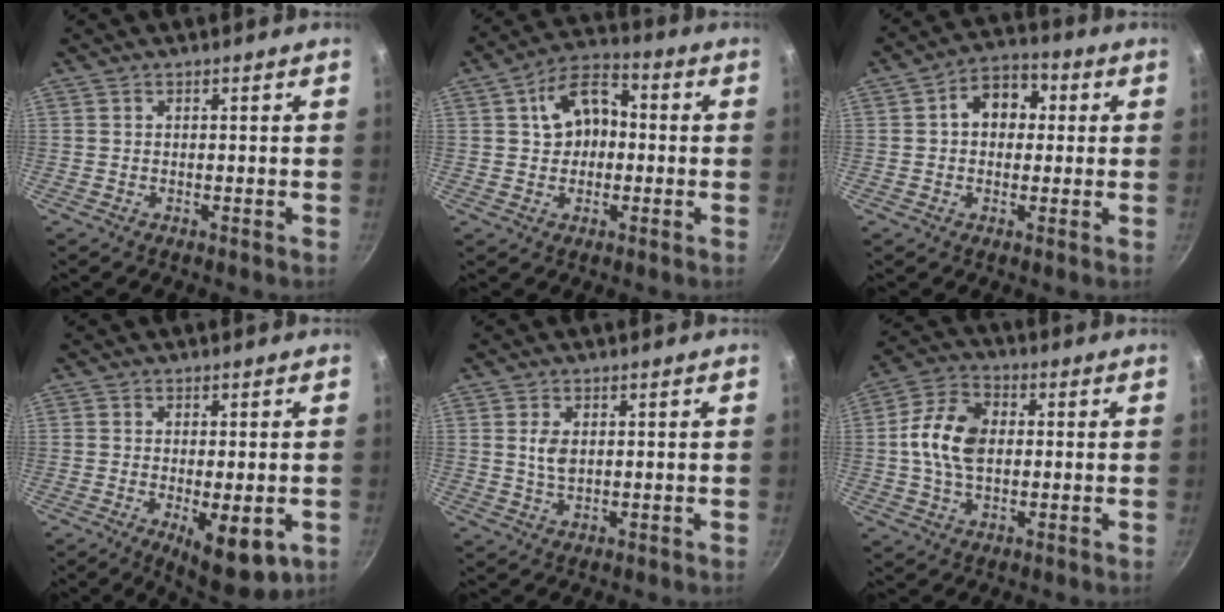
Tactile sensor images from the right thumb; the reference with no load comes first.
{"total": 10.1, "force": [0.9, 7.2, 7.0], "torque": [-0.082, 0.025, 0.002]}
{"total": 8.7, "force": [1.3, 6.6, 5.5], "torque": [-0.038, 0.017, 0.006]}
{"total": 9.6, "force": [-2.7, 3.5, 8.5], "torque": [-0.117, -0.007, -0.027]}
{"total": 3.5, "force": [0.7, 2.1, 2.7], "torque": [-0.047, -0.006, 0.015]}
{"total": 11.4, "force": [0.6, 7.5, 8.6], "torque": [-0.147, 0.018, -0.002]}